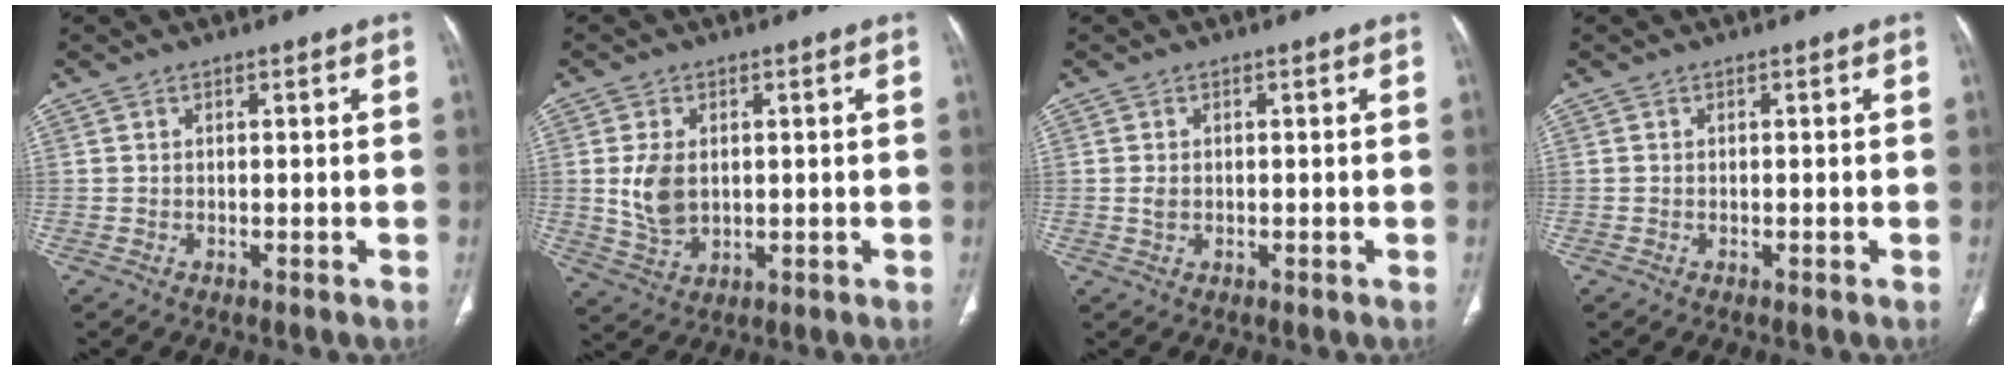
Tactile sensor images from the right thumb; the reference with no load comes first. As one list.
[{"total": 6.7, "force": [0.7, 4.4, 4.9], "torque": [-0.089, -0.006, 0.023]}, {"total": 1.1, "force": [0.0, 0.9, 0.7], "torque": [-0.015, 0.000, 0.001]}, {"total": 0.0}]